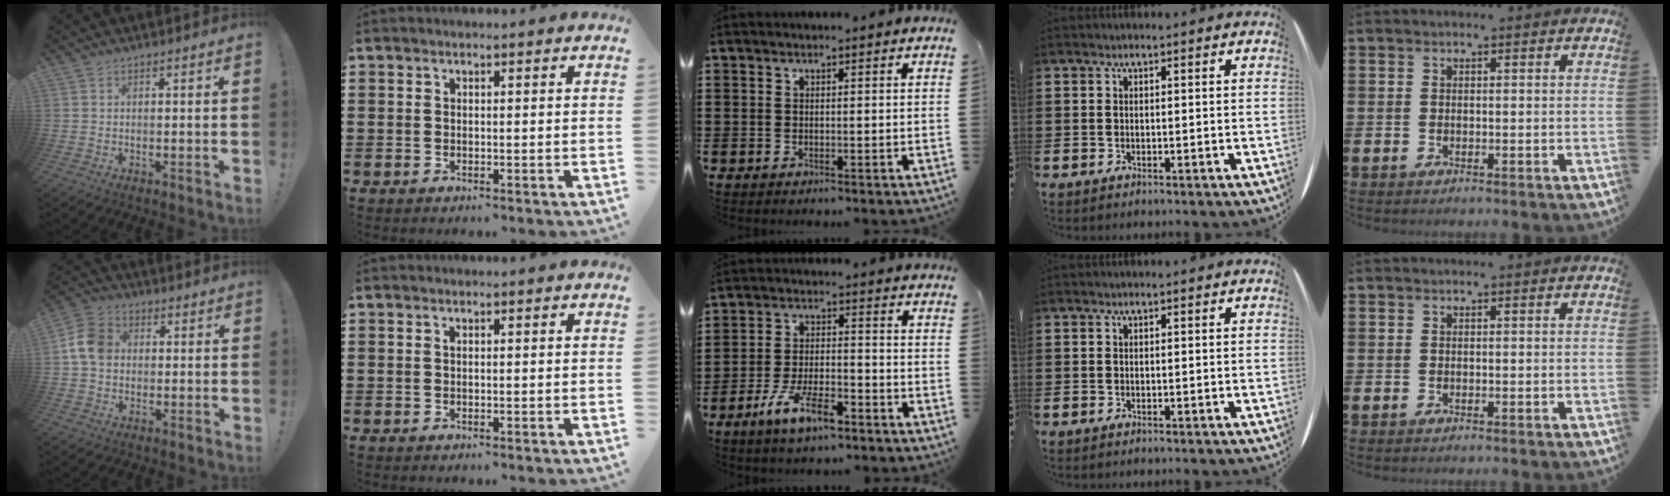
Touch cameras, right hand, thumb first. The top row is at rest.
{"thumb": {"total": 9.4, "force": [0.8, 7.3, 5.9], "torque": [-0.099, 0.013, 0.019]}, "middle": {"total": 7.9, "force": [-5.2, 2.3, 5.5], "torque": [-0.111, 0.004, -0.097]}}